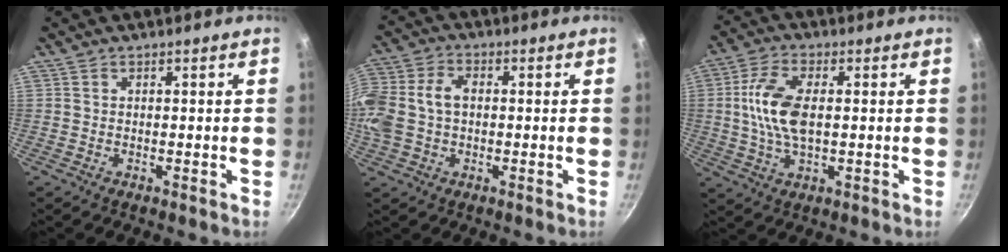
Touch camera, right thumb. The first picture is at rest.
{"total": 14.0, "force": [0.0, 10.1, 9.7], "torque": [-0.214, 0.031, -0.009]}
{"total": 10.4, "force": [0.7, 5.3, 8.9], "torque": [-0.176, 0.010, 0.007]}